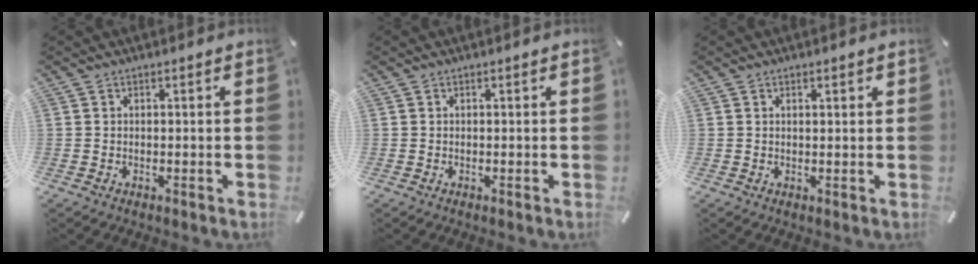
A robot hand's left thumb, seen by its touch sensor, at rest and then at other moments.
{"total": 0.0}
{"total": 0.9, "force": [0.6, 0.3, 0.6], "torque": [-0.011, 0.000, 0.011]}